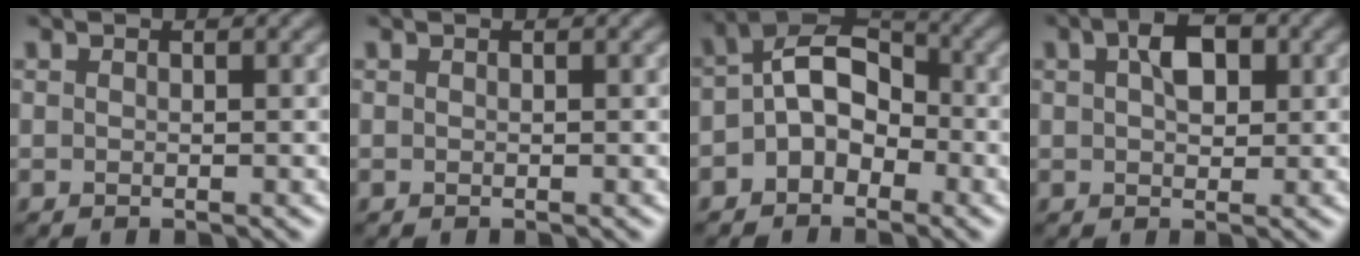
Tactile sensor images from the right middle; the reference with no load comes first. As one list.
[{"total": 0.0}, {"total": 5.5, "force": [-1.1, 3.9, 3.7], "torque": [-0.043, 0.017, -0.029]}, {"total": 3.8, "force": [1.2, 2.2, 2.8], "torque": [-0.048, 0.010, 0.017]}]